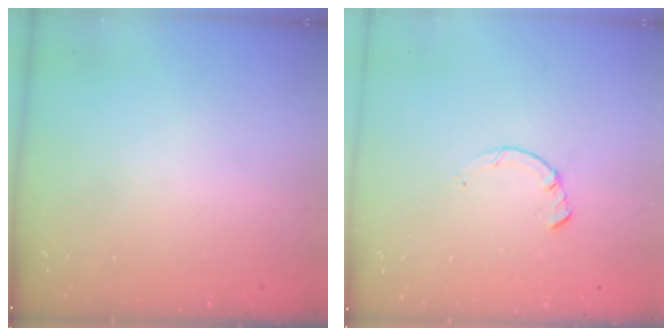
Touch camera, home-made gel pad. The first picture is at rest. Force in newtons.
{"total": 1.4, "press": 1.4, "slide": 0.2}